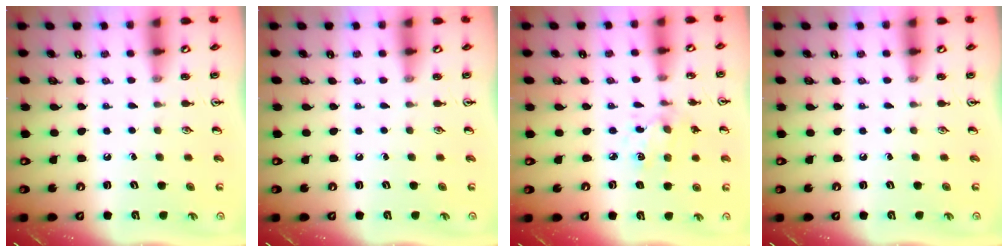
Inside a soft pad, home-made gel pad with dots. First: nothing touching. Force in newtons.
{"total": 0.0}
{"total": 2.1, "press": 2.1, "slide": 0.4}
{"total": 0.0}